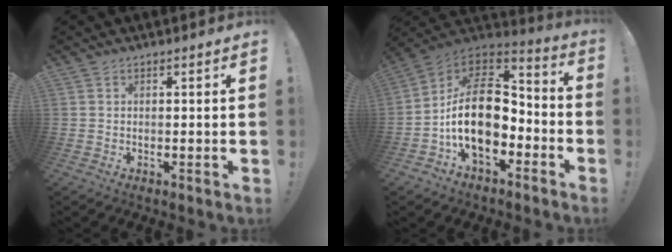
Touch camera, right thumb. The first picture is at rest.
{"total": 21.7, "force": [-2.2, 13.7, 16.7], "torque": [-0.295, 0.017, -0.025]}